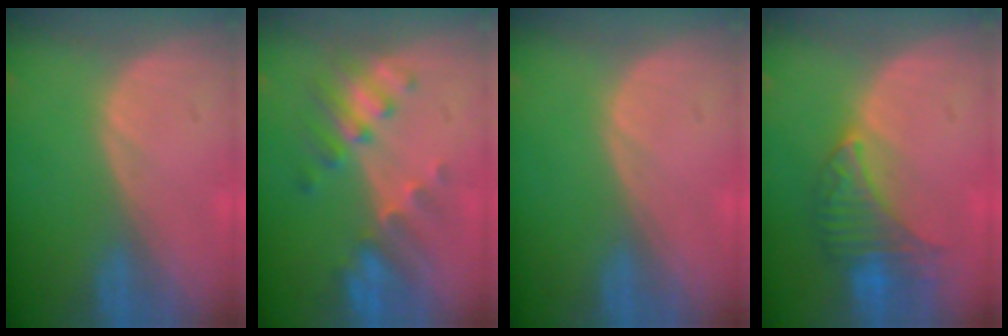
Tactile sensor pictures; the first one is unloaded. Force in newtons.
{"total": 7.7, "press": 6.8, "slide": 3.5}
{"total": 0.0}
{"total": 6.8, "press": 6.7, "slide": 0.9}